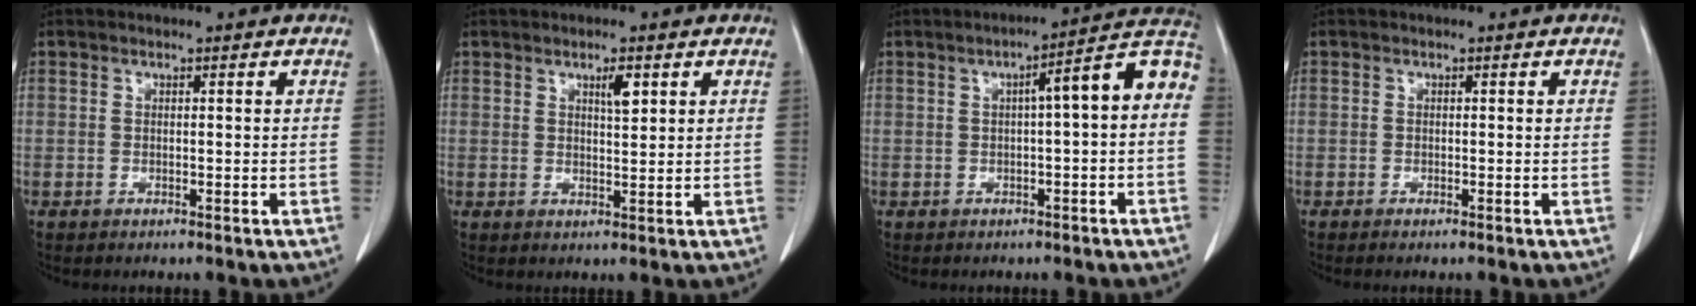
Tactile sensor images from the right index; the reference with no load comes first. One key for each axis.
{"total": 2.7, "fx": 1.4, "fy": 0.6, "fz": 2.2, "tx": -0.040, "ty": -0.003, "tz": 0.024}
{"total": 8.6, "fx": 0.8, "fy": 0.8, "fz": 8.5, "tx": -0.113, "ty": 0.033, "tz": 0.003}
{"total": 0.5, "fx": -0.4, "fy": -0.1, "fz": 0.3, "tx": -0.008, "ty": -0.001, "tz": -0.007}